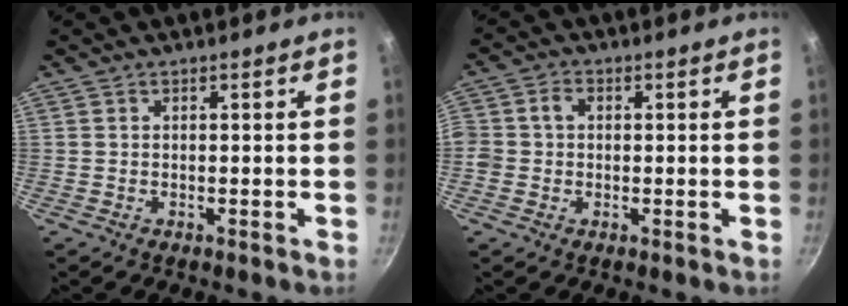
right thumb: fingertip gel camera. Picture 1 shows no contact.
{"total": 4.2, "force": [-0.1, 3.6, 2.1], "torque": [-0.030, 0.013, -0.011]}